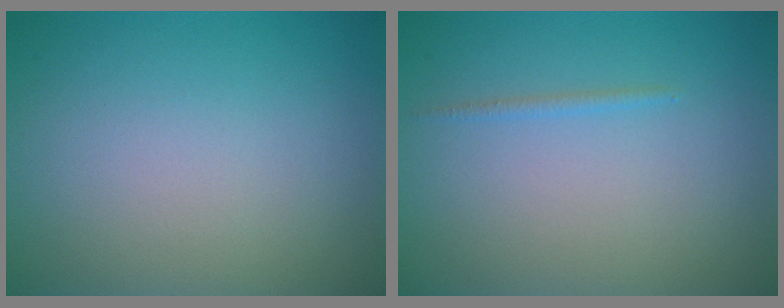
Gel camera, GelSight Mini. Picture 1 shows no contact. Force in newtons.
{"total": 0.6, "press": 0.6, "slide": 0.1}